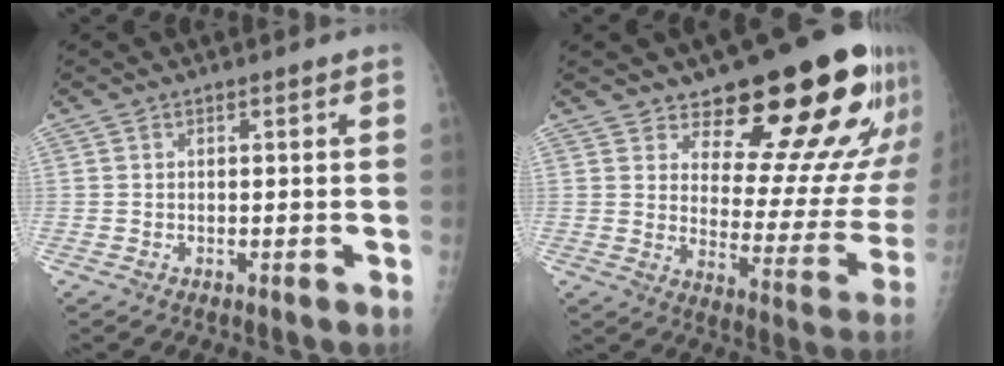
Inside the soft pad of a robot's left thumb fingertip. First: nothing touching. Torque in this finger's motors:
{"motor_torque": [0.58, 0.86, 1.27, -1.50, 0.09]}